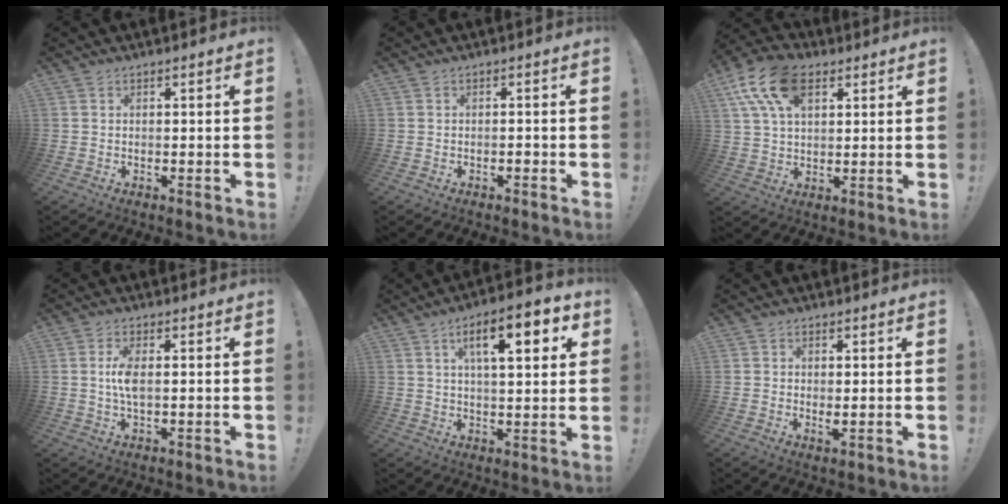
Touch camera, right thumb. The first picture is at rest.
{"total": 1.1, "force": [-0.7, 0.3, 0.7], "torque": [-0.008, -0.001, -0.012]}
{"total": 15.3, "force": [6.6, 8.9, 10.6], "torque": [-0.196, -0.012, 0.122]}
{"total": 5.2, "force": [0.3, 1.9, 4.8], "torque": [-0.098, -0.002, -0.001]}
{"total": 13.3, "force": [4.9, 4.2, 11.6], "torque": [-0.173, -0.004, 0.070]}
{"total": 1.8, "force": [0.6, 0.8, 1.5], "torque": [-0.012, -0.009, 0.009]}